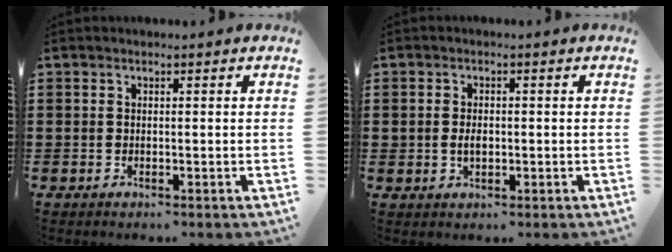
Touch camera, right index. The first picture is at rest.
{"total": 1.9, "force": [0.0, 1.2, 1.4], "torque": [-0.027, 0.006, -0.001]}